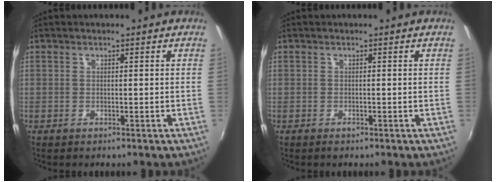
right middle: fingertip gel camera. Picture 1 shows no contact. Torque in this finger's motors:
{"motor_torque": [0.12, -0.07, 0.04, 0.02]}